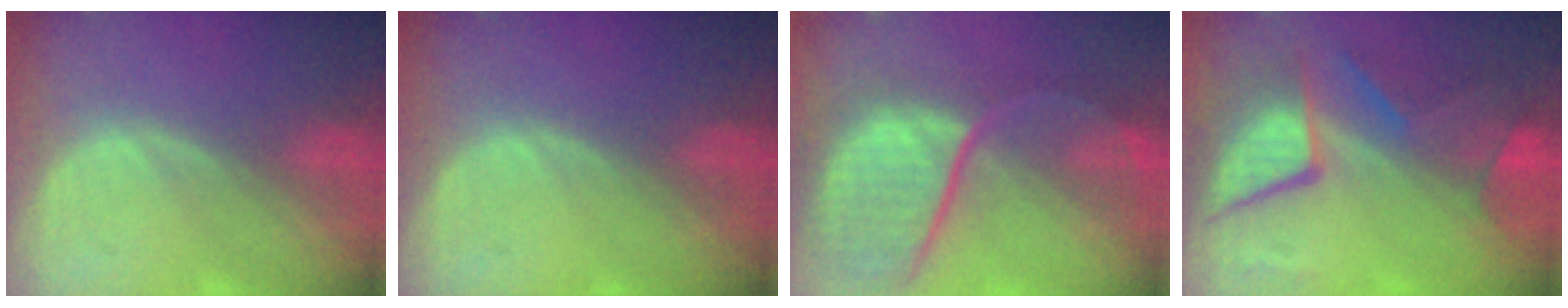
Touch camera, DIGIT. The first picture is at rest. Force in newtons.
{"total": 0.0}
{"total": 12.0, "press": 9.9, "slide": 6.9}
{"total": 8.9, "press": 8.8, "slide": 0.7}